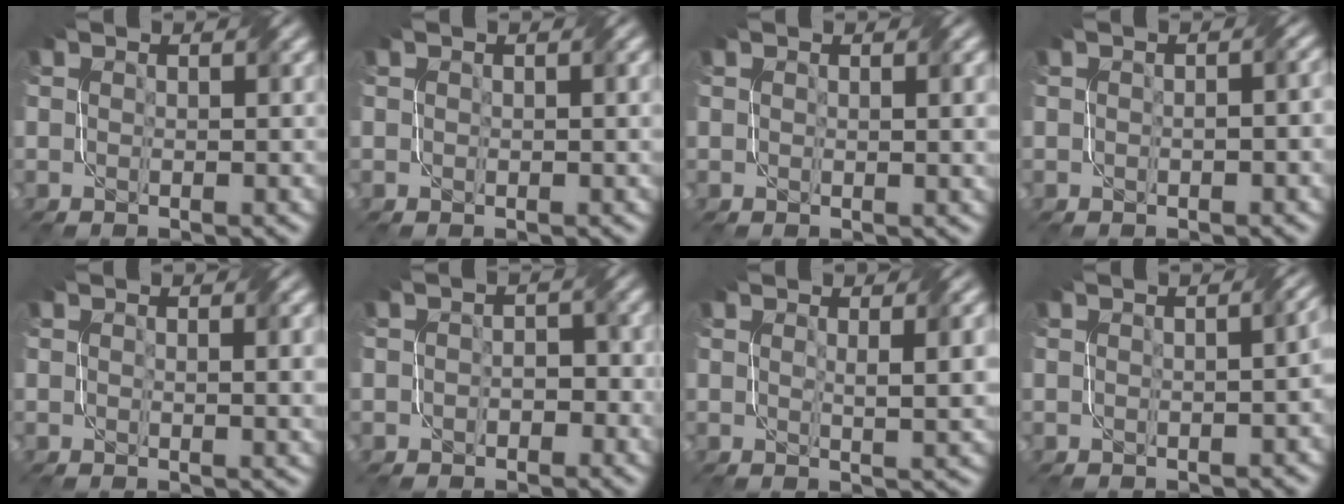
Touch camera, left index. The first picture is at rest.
{"total": 0.8, "force": [0.4, 0.4, 0.6], "torque": [-0.008, 0.001, 0.007]}
{"total": 1.5, "force": [0.6, 0.4, 1.4], "torque": [-0.016, 0.001, 0.012]}
{"total": 2.5, "force": [0.2, 1.5, 2.1], "torque": [-0.019, 0.009, 0.001]}
{"total": 1.9, "force": [0.8, 0.5, 1.7], "torque": [-0.019, 0.001, 0.015]}
{"total": 1.7, "force": [-0.7, 1.3, 0.9], "torque": [-0.003, 0.003, -0.011]}
{"total": 3.1, "force": [1.1, 0.8, 2.8], "torque": [-0.032, 0.001, 0.016]}
{"total": 2.7, "force": [-0.3, 1.1, 2.4], "torque": [-0.018, 0.006, 0.002]}